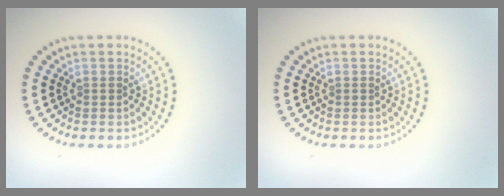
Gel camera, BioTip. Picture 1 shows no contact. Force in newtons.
{"total": 0.0}